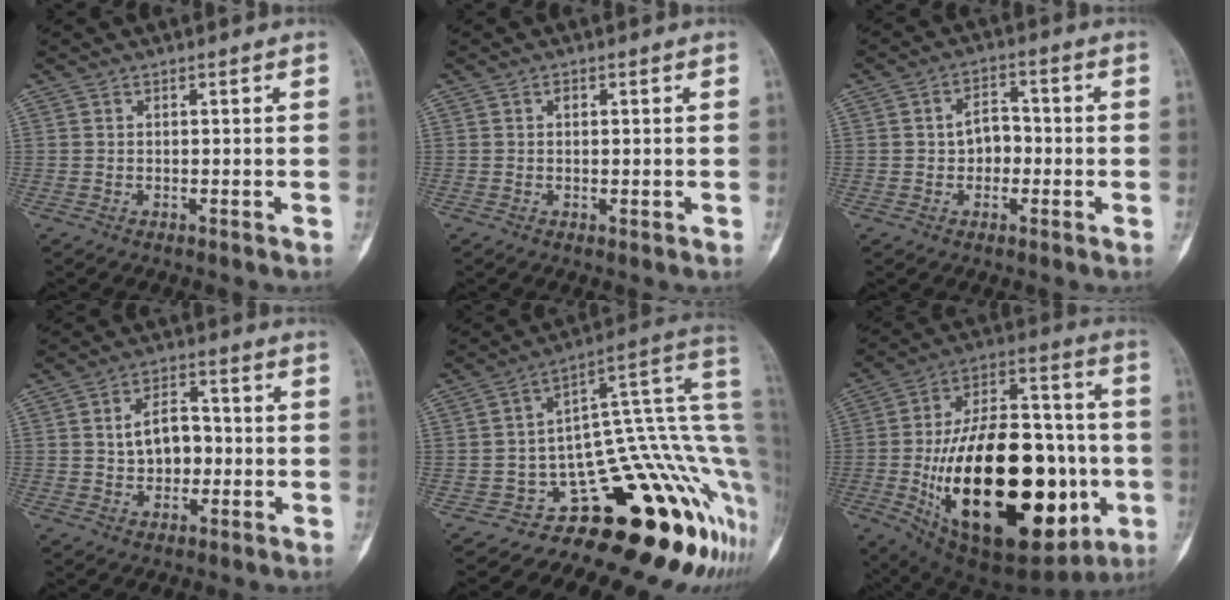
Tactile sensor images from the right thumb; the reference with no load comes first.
{"total": 1.4, "force": [0.7, 0.9, 0.9], "torque": [-0.009, -0.003, 0.011]}
{"total": 5.2, "force": [-0.6, 3.9, 3.4], "torque": [-0.030, 0.015, -0.017]}
{"total": 7.8, "force": [0.0, 5.3, 5.8], "torque": [-0.066, 0.013, -0.002]}
{"total": 19.1, "force": [-7.6, 8.1, 15.5], "torque": [-0.059, 0.140, -0.099]}
{"total": 39.2, "force": [-8.2, 19.2, 33.2], "torque": [-0.540, -0.001, -0.107]}